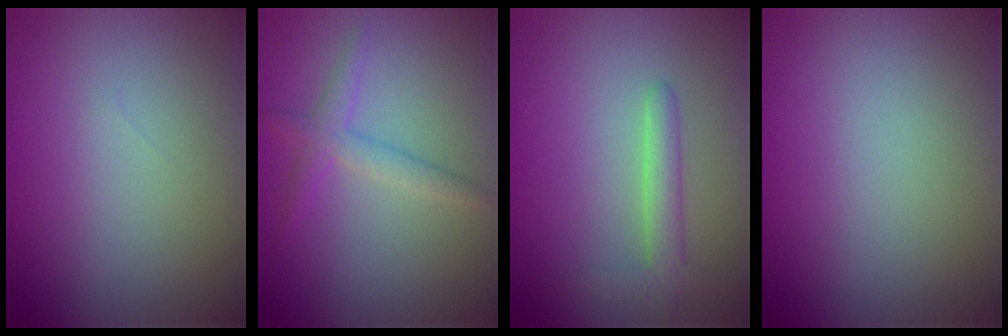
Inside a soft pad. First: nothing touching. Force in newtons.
{"total": 2.2, "press": 2.2, "slide": 0.1}
{"total": 2.4, "press": 2.4, "slide": 0.3}
{"total": 0.0}